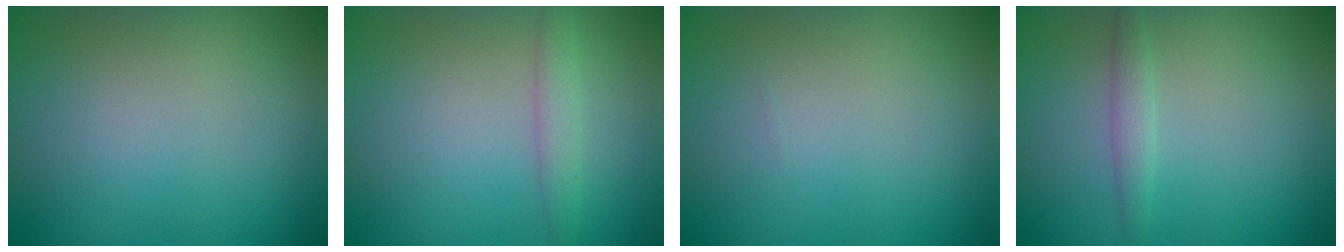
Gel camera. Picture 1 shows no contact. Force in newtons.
{"total": 1.8, "press": 1.8, "slide": 0.1}
{"total": 0.0}
{"total": 1.4, "press": 1.4, "slide": 0.1}